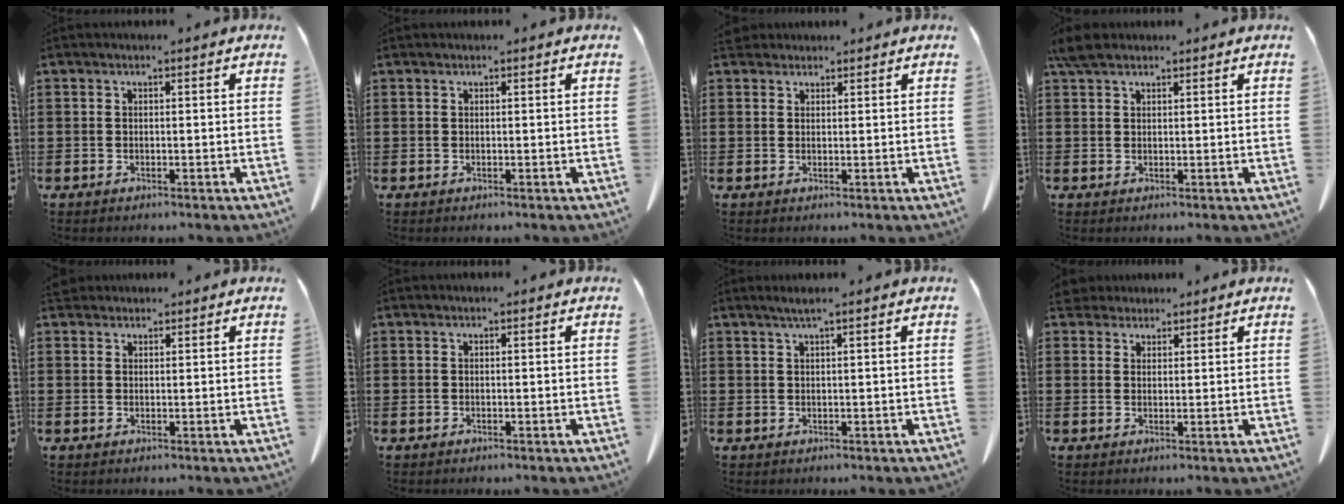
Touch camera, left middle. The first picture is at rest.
{"total": 0.0}
{"total": 2.2, "force": [2.0, 0.9, 0.5], "torque": [-0.016, 0.004, 0.040]}
{"total": 3.0, "force": [2.4, 1.3, 1.2], "torque": [-0.032, 0.005, 0.047]}
{"total": 1.9, "force": [1.7, 0.8, 0.4], "torque": [-0.014, 0.004, 0.035]}
{"total": 0.0}
{"total": 1.5, "force": [0.9, -0.2, 1.2], "torque": [-0.023, -0.003, 0.017]}
{"total": 2.8, "force": [2.6, 1.0, 0.3], "torque": [-0.007, -0.003, 0.051]}